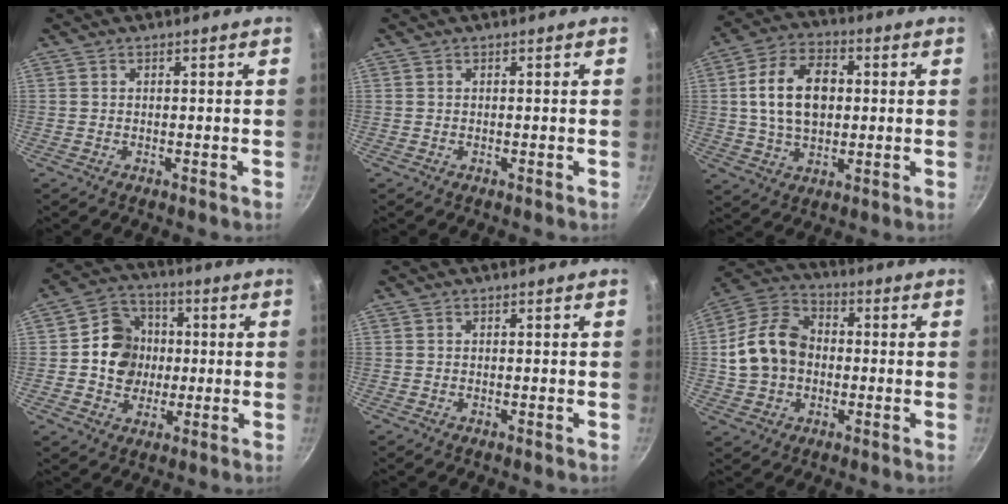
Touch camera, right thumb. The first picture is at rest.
{"total": 0.0}
{"total": 13.9, "force": [1.6, 9.2, 10.4], "torque": [-0.159, 0.014, 0.020]}
{"total": 11.2, "force": [0.2, 10.0, 5.0], "torque": [-0.044, 0.013, -0.009]}
{"total": 0.0}
{"total": 13.8, "force": [-0.4, 10.6, 8.8], "torque": [-0.138, 0.028, -0.021]}